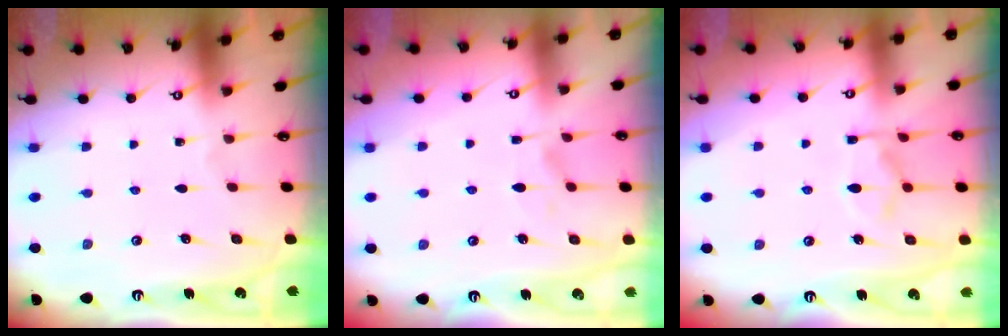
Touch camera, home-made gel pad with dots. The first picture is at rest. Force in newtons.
{"total": 1.7, "press": 1.2, "slide": 1.2}
{"total": 8.3, "press": 8.2, "slide": 1.3}